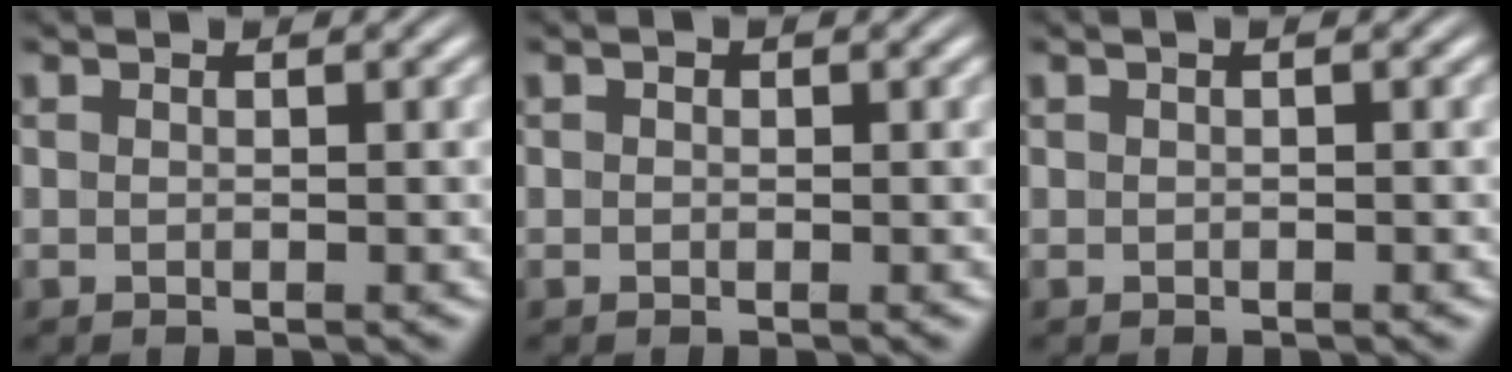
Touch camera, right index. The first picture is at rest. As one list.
[{"total": 0.9, "force": [0.1, 0.9, 0.1], "torque": [-0.008, 0.004, 0.001]}, {"total": 0.6, "force": [0.0, 0.5, 0.3], "torque": [-0.004, 0.016, -0.005]}]